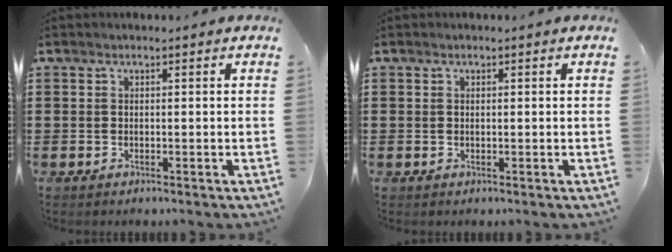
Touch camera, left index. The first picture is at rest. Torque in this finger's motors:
{"motor_torque": [-0.62, 0.83, 0.02, 0.00]}